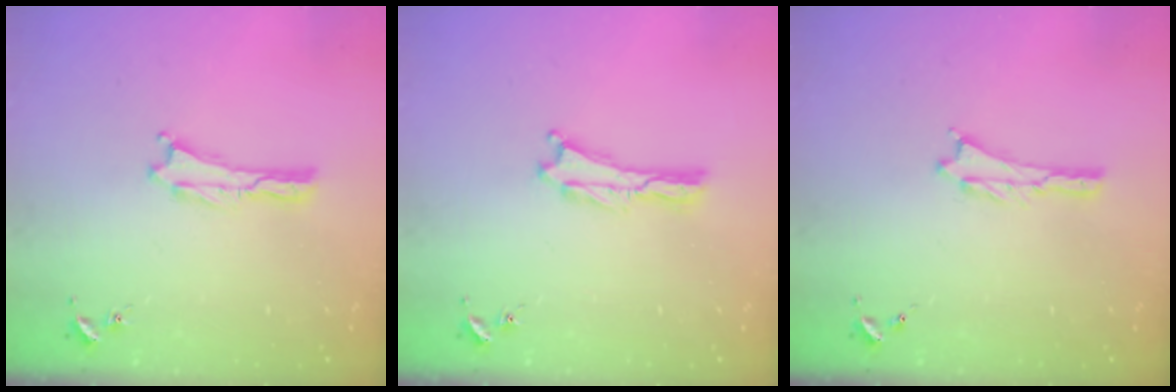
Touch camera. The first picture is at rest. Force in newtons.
{"total": 0.0}
{"total": 0.5, "press": 0.5, "slide": 0.2}